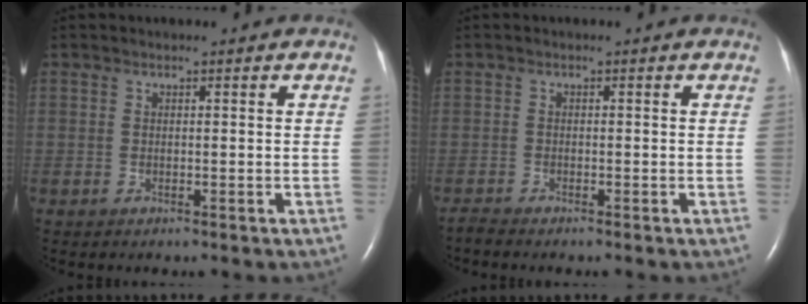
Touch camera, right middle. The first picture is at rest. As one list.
[{"total": 0.8, "force": [-0.7, -0.4, 0.1], "torque": [-0.007, -0.005, -0.014]}]